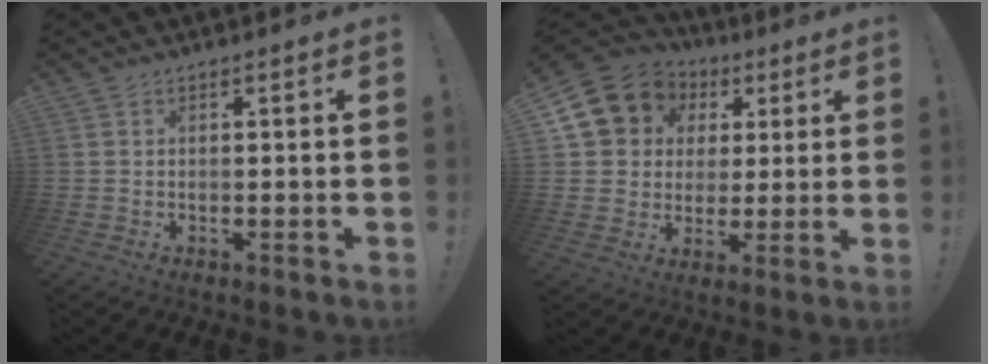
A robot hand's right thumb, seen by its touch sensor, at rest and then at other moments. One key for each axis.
{"total": 13.0, "fx": 5.3, "fy": 11.0, "fz": 4.5, "tx": -0.070, "ty": -0.024, "tz": 0.118}